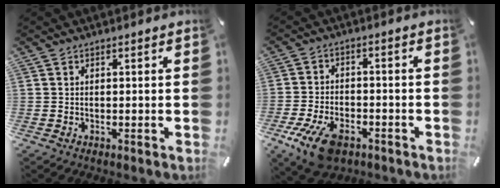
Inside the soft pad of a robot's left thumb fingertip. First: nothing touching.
{"total": 10.3, "force": [-5.7, 5.6, 6.5], "torque": [-0.138, 0.020, -0.103]}